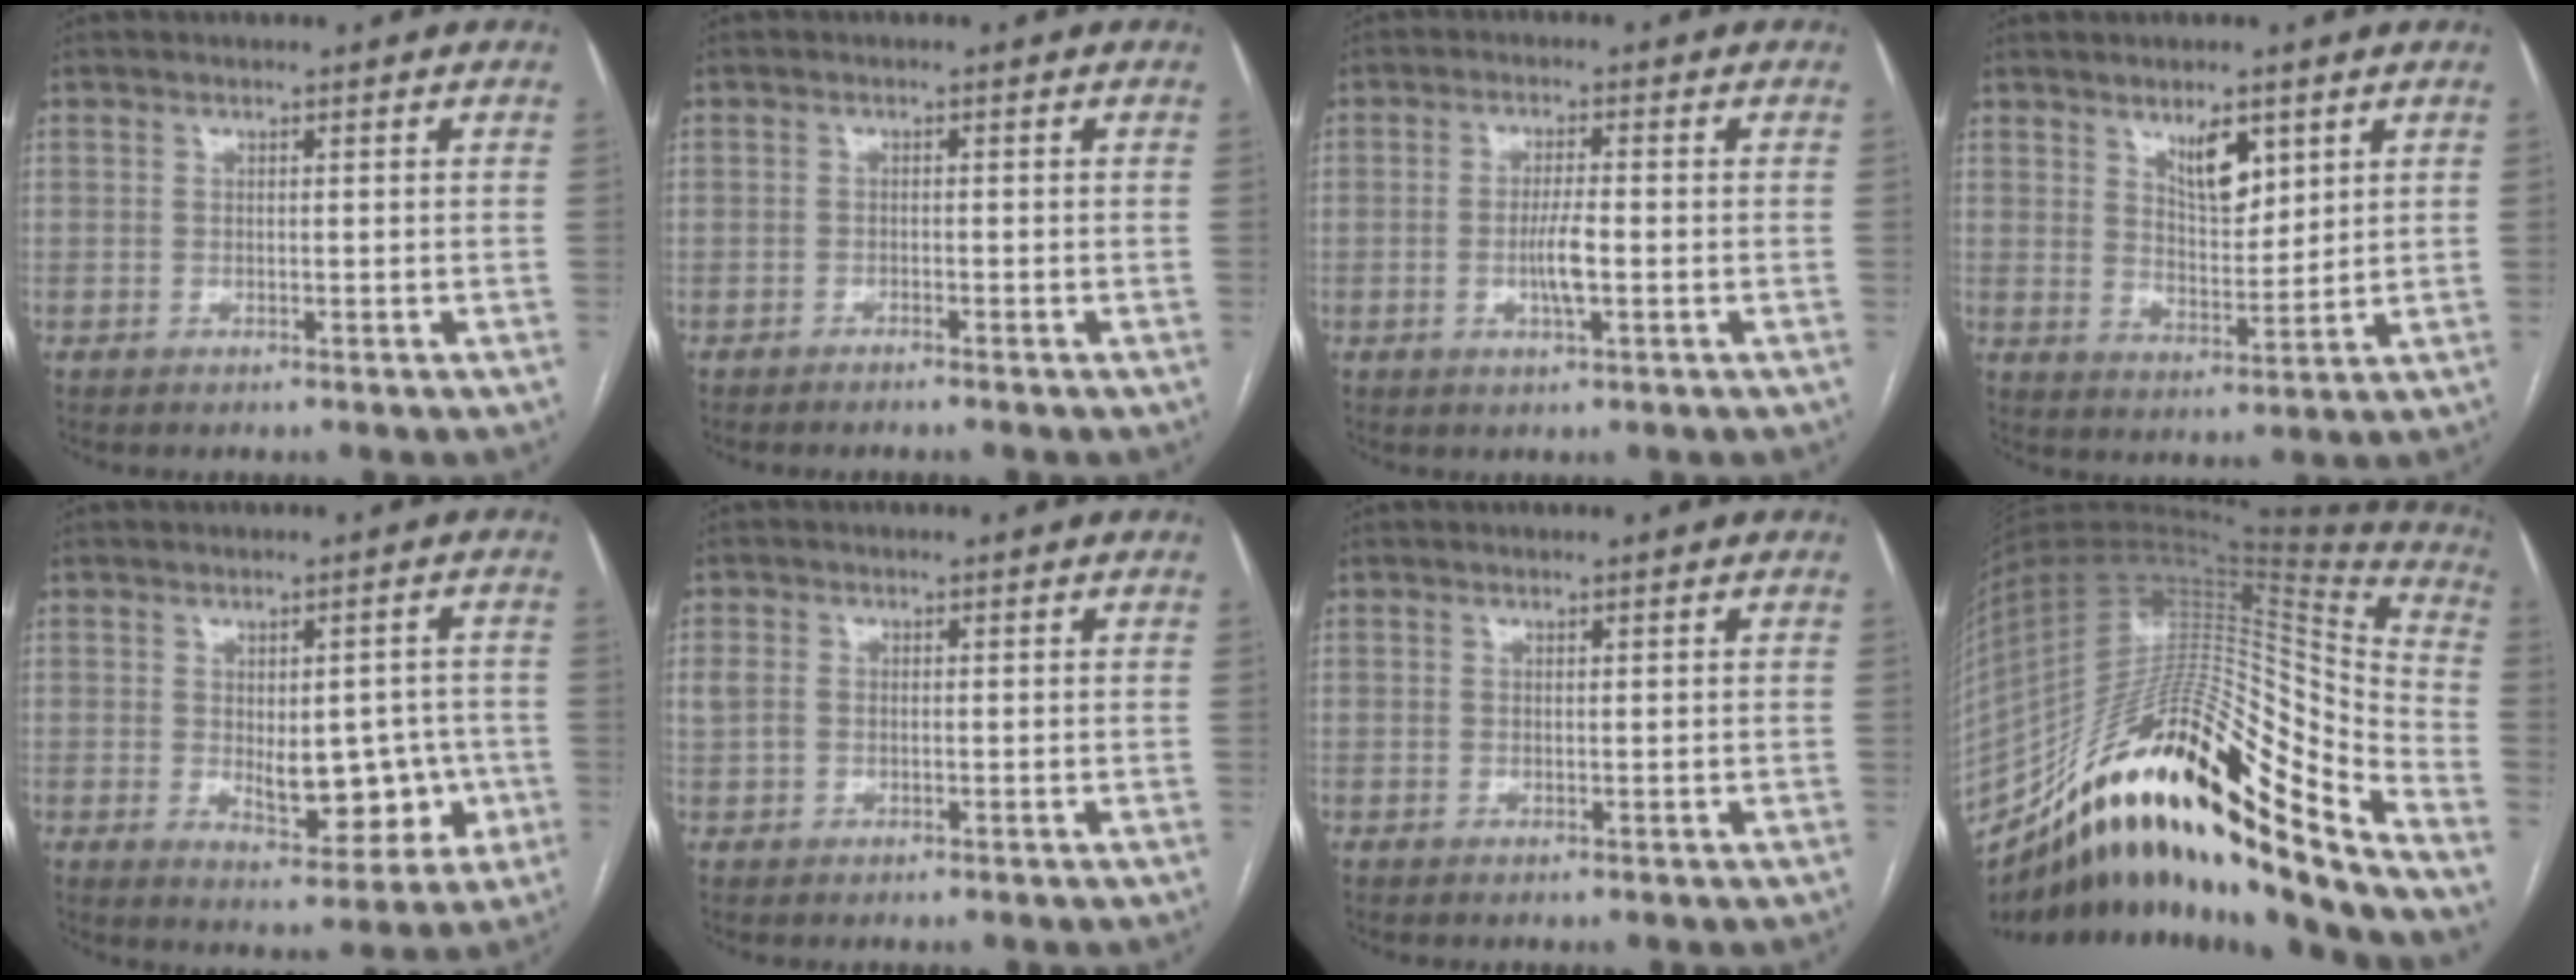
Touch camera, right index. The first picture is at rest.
{"total": 1.6, "force": [-1.5, -0.2, 0.6], "torque": [-0.008, 0.000, -0.021]}
{"total": 4.2, "force": [-1.0, 0.5, 4.0], "torque": [-0.081, -0.004, -0.017]}
{"total": 6.1, "force": [3.5, 2.3, 4.3], "torque": [-0.076, -0.007, 0.066]}
{"total": 8.8, "force": [-1.2, 4.8, 7.3], "torque": [-0.082, 0.011, 0.001]}
{"total": 2.6, "force": [-0.1, 2.0, 1.6], "torque": [-0.051, 0.014, 0.003]}
{"total": 0.0}
{"total": 32.3, "force": [-19.7, 5.3, 25.0], "torque": [-0.403, -0.003, -0.338]}